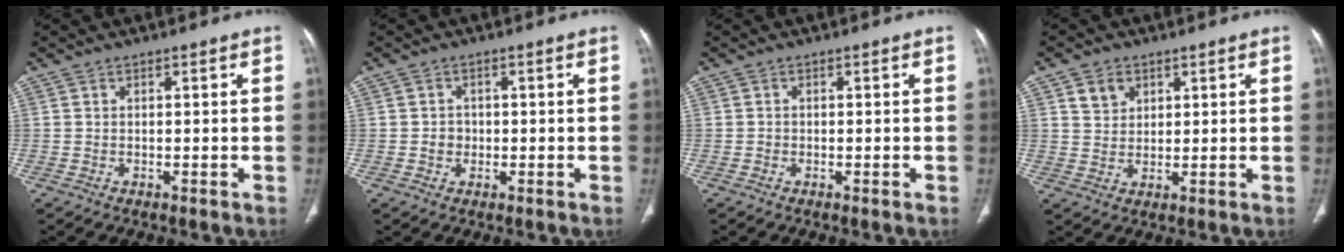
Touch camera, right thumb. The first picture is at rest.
{"total": 2.1, "force": [-0.4, 2.0, 0.7], "torque": [0.003, 0.006, -0.007]}
{"total": 0.5, "force": [-0.3, 0.2, 0.3], "torque": [-0.004, 0.000, -0.007]}
{"total": 4.5, "force": [2.3, 3.5, 1.6], "torque": [-0.011, -0.015, 0.046]}